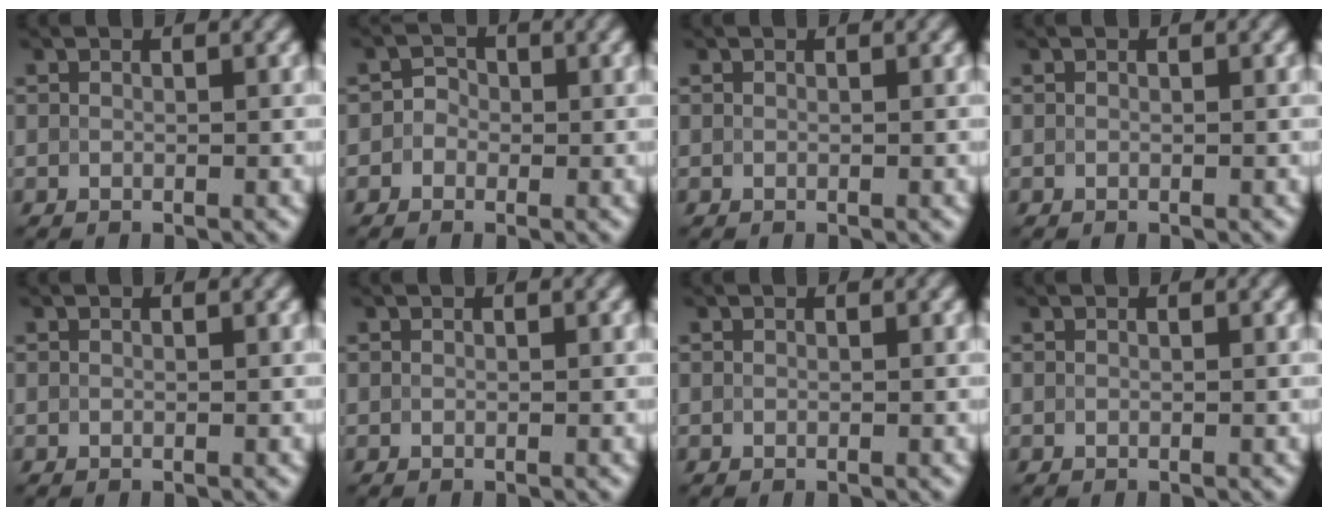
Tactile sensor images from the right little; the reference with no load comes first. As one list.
[{"total": 1.4, "force": [-0.3, 1.3, 0.4], "torque": [0.006, 0.000, -0.014]}, {"total": 0.0}, {"total": 0.0}, {"total": 0.0}, {"total": 0.0}, {"total": 0.0}, {"total": 0.0}]